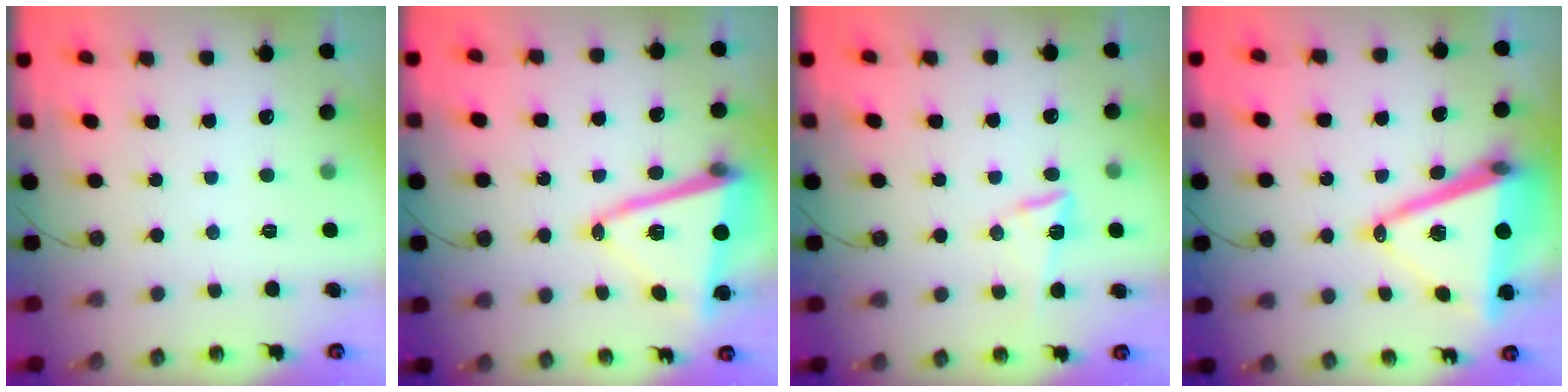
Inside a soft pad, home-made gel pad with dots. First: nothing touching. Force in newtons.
{"total": 13.5, "press": 13.2, "slide": 2.9}
{"total": 7.9, "press": 7.6, "slide": 2.1}
{"total": 16.3, "press": 15.8, "slide": 4.0}